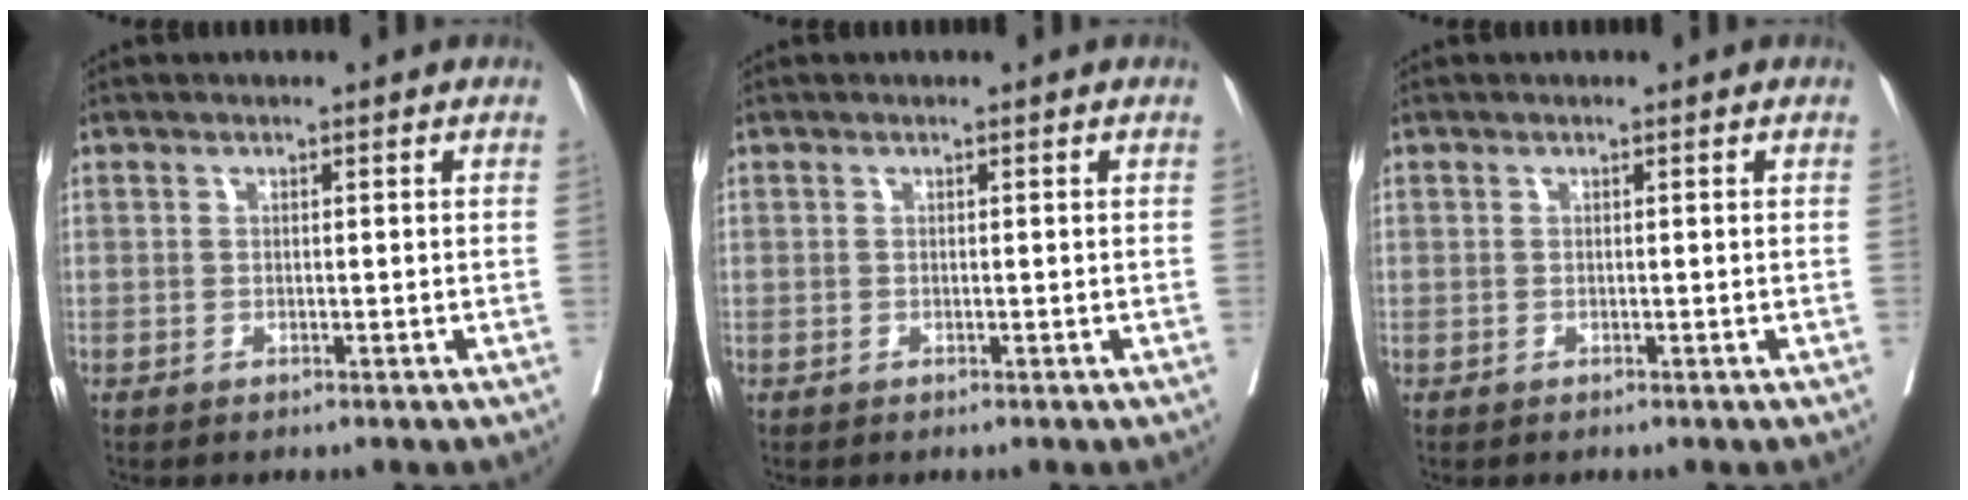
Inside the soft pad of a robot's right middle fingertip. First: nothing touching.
{"total": 0.0}
{"total": 0.0}